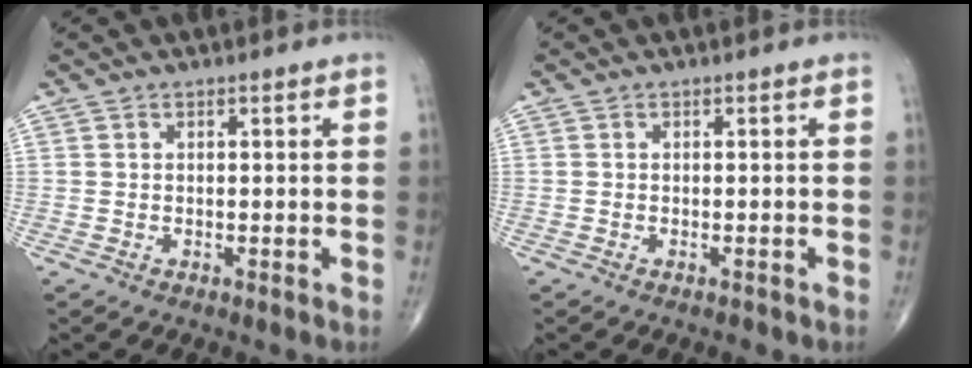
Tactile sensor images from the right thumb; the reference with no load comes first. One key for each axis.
{"total": 0.6, "fx": -0.5, "fy": 0.2, "fz": 0.3, "tx": -0.005, "ty": 0.003, "tz": -0.005}